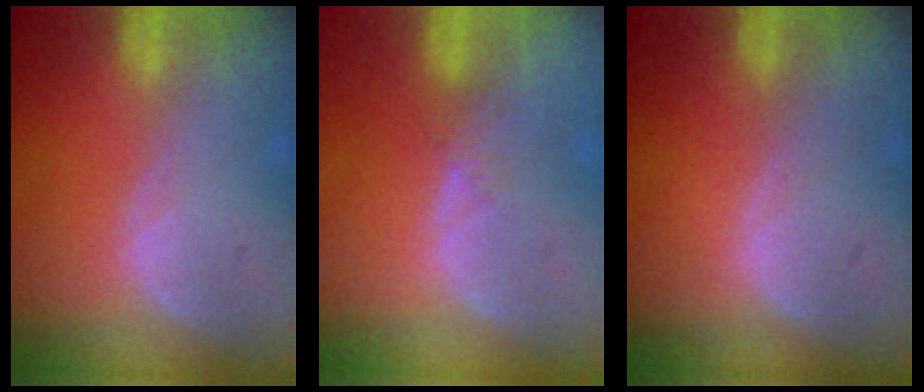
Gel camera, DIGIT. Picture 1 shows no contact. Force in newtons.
{"total": 1.6, "press": 1.4, "slide": 0.9}
{"total": 0.0}